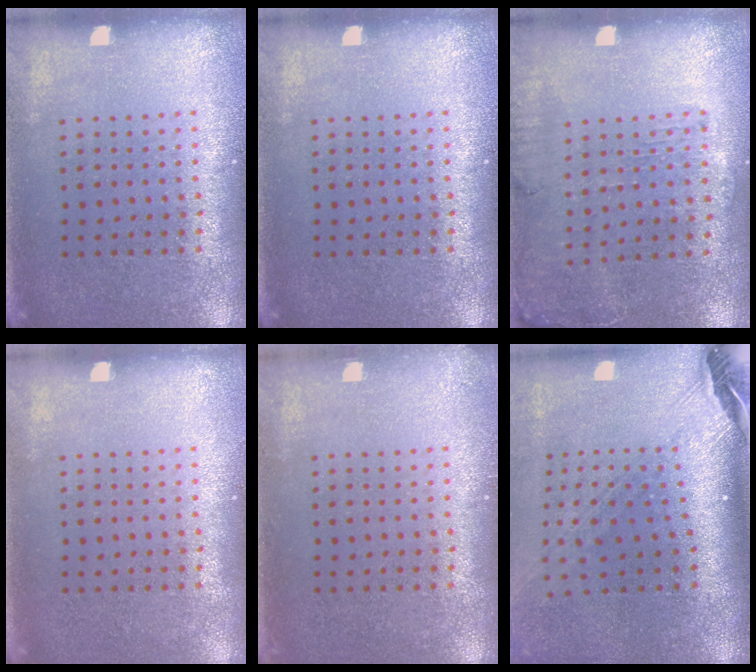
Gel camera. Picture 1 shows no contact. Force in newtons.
{"total": 0.0}
{"total": 1.3, "press": 1.3, "slide": 0.3}
{"total": 0.0}
{"total": 0.6, "press": 0.6, "slide": 0.0}
{"total": 3.0, "press": 2.1, "slide": 2.1}